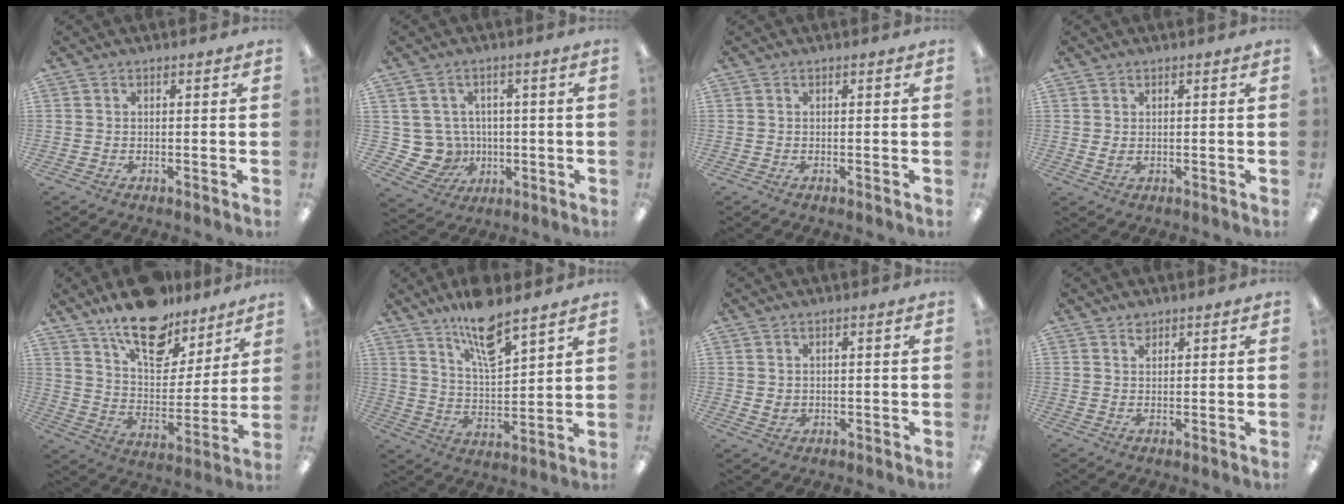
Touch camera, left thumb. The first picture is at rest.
{"total": 8.1, "force": [0.4, 7.9, 1.5], "torque": [-0.066, -0.010, 0.017]}
{"total": 0.0}
{"total": 1.5, "force": [0.5, 0.9, 1.1], "torque": [-0.015, -0.002, 0.007]}
{"total": 17.4, "force": [13.0, 8.2, 8.1], "torque": [-0.140, -0.082, 0.229]}
{"total": 12.5, "force": [9.9, 3.5, 6.8], "torque": [-0.119, -0.051, 0.172]}
{"total": 2.0, "force": [1.1, 1.6, 0.6], "torque": [-0.005, -0.002, 0.018]}
{"total": 2.0, "force": [1.6, 1.0, 0.4], "torque": [-0.002, -0.006, 0.030]}